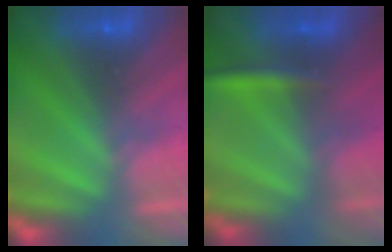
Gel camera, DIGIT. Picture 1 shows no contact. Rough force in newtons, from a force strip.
{"total": 2.9}